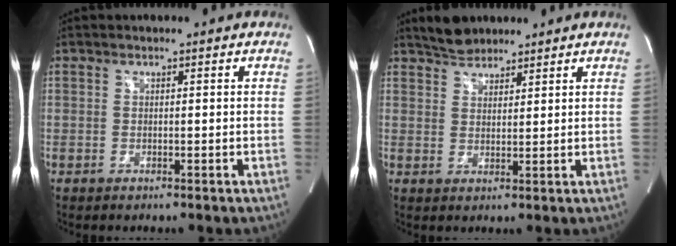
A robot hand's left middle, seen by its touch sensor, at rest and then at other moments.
{"total": 4.0, "force": [3.7, 1.5, 0.7], "torque": [-0.017, 0.011, 0.067]}